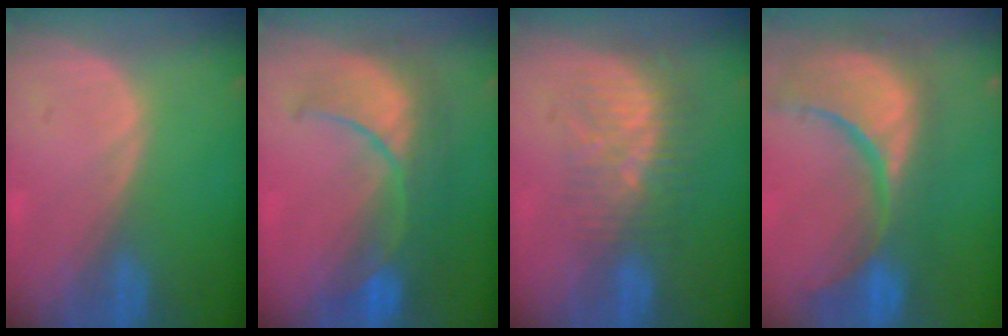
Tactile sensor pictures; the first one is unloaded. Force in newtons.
{"total": 9.2, "press": 9.0, "slide": 2.3}
{"total": 8.9, "press": 7.6, "slide": 4.7}
{"total": 15.2, "press": 12.2, "slide": 9.2}